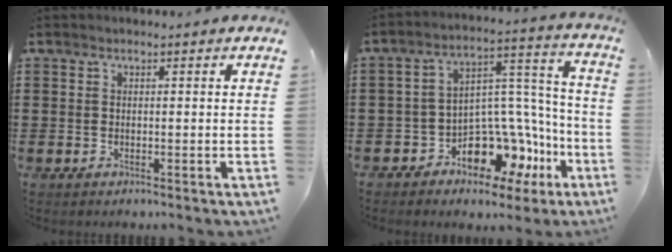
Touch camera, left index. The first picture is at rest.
{"total": 9.5, "force": [-6.5, 4.9, 4.8], "torque": [-0.075, -0.010, -0.117]}